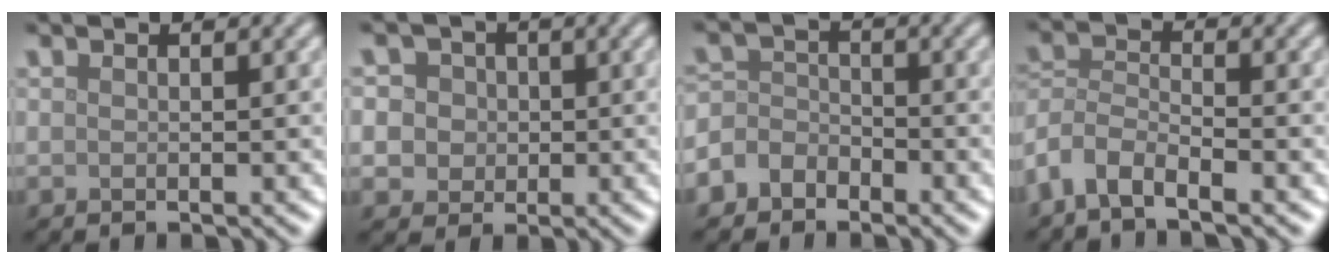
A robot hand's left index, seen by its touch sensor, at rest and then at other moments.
{"total": 6.6, "force": [1.8, 5.7, 2.6], "torque": [-0.039, 0.032, 0.005]}
{"total": 3.1, "force": [-1.9, 2.3, 0.8], "torque": [0.003, 0.007, -0.053]}
{"total": 3.9, "force": [-2.9, 1.3, 2.2], "torque": [-0.046, -0.003, -0.070]}